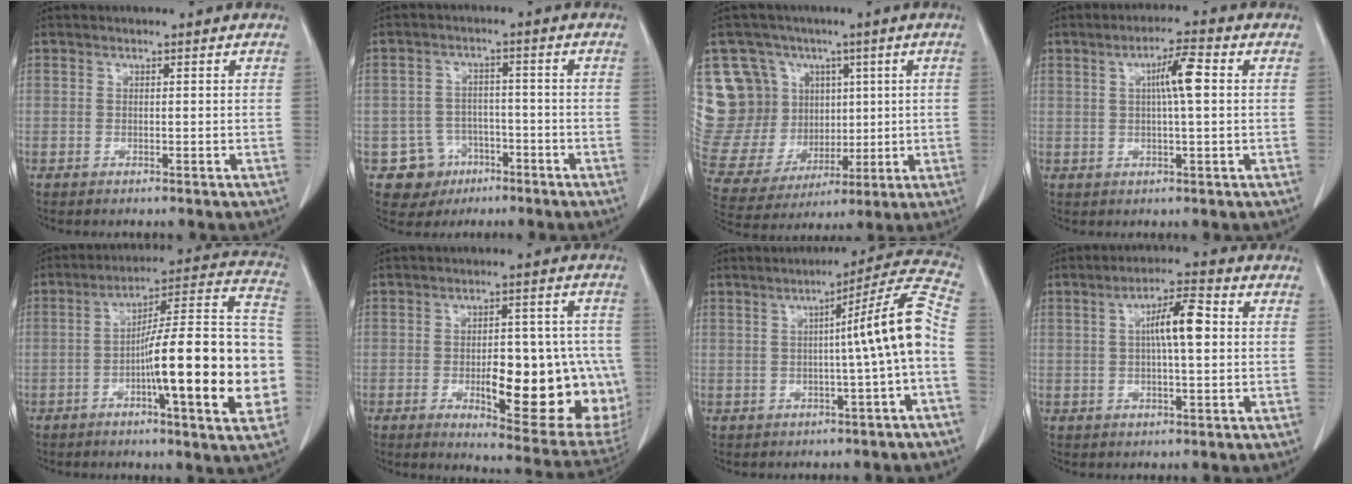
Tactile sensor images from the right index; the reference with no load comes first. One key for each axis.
{"total": 6.3, "fx": -2.9, "fy": 5.6, "fz": 0.2, "tx": 0.004, "ty": 0.013, "tz": -0.038}
{"total": 19.7, "fx": 6.2, "fy": 16.9, "fz": 8.0, "tx": -0.201, "ty": 0.071, "tz": 0.151}
{"total": 5.5, "fx": 1.1, "fy": 0.4, "fz": 5.3, "tx": -0.092, "ty": 0.008, "tz": 0.018}
{"total": 22.5, "fx": -4.9, "fy": 2.3, "fz": 21.8, "tx": -0.248, "ty": 0.022, "tz": -0.069}
{"total": 19.3, "fx": -3.5, "fy": 6.4, "fz": 17.8, "tx": -0.159, "ty": 0.011, "tz": -0.017}
{"total": 10.8, "fx": -0.6, "fy": -1.6, "fz": 10.7, "tx": -0.140, "ty": 0.022, "tz": -0.011}
{"total": 7.1, "fx": 1.0, "fy": 1.3, "fz": 6.9, "tx": -0.117, "ty": 0.016, "tz": 0.015}